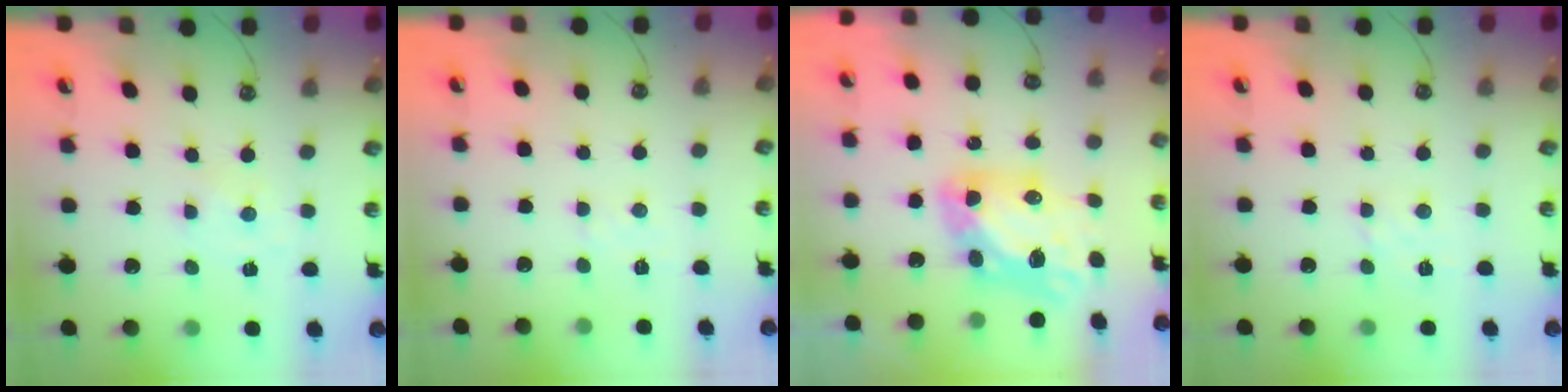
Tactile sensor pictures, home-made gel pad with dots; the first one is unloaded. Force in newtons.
{"total": 3.1, "press": 3.1, "slide": 0.5}
{"total": 11.5, "press": 11.5, "slide": 0.9}
{"total": 2.1, "press": 2.1, "slide": 0.5}